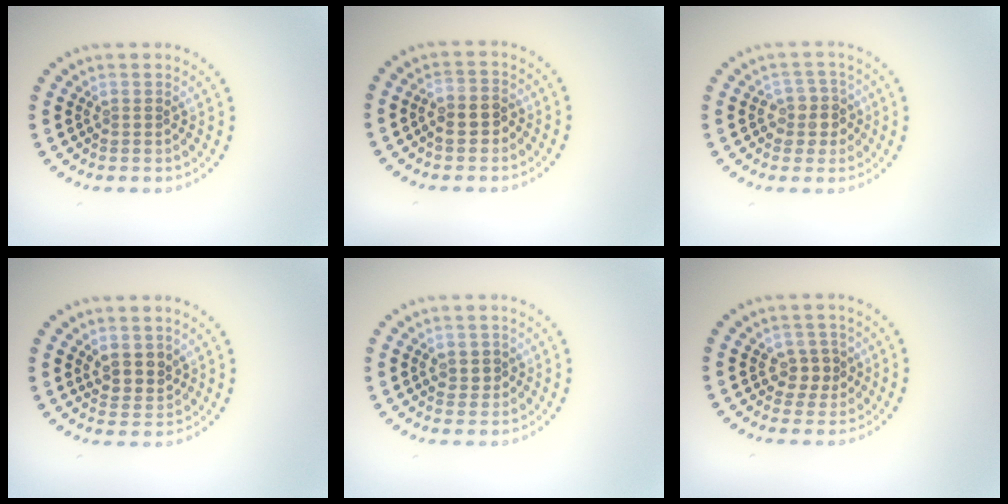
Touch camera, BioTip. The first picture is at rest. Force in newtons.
{"total": 2.6, "press": 2.5, "slide": 0.8}
{"total": 2.5, "press": 2.3, "slide": 1.0}
{"total": 2.4, "press": 2.1, "slide": 1.1}
{"total": 1.3, "press": 1.3, "slide": 0.3}
{"total": 2.2, "press": 2.1, "slide": 0.8}